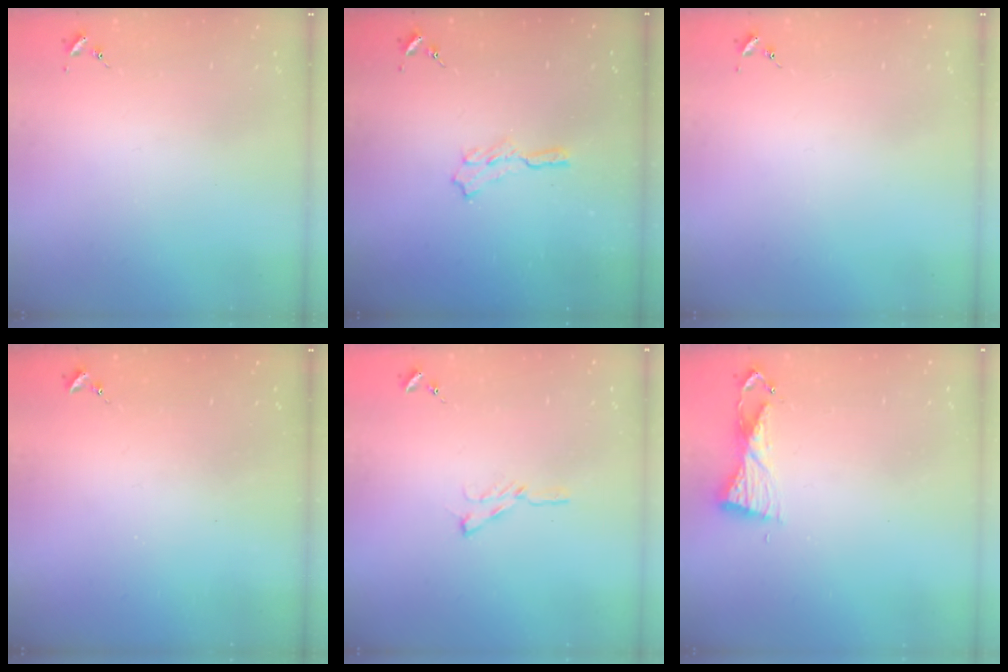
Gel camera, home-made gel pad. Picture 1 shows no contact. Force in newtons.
{"total": 5.5, "press": 5.5, "slide": 0.6}
{"total": 0.0}
{"total": 0.0}
{"total": 5.8, "press": 5.8, "slide": 0.6}
{"total": 6.2, "press": 6.1, "slide": 0.6}